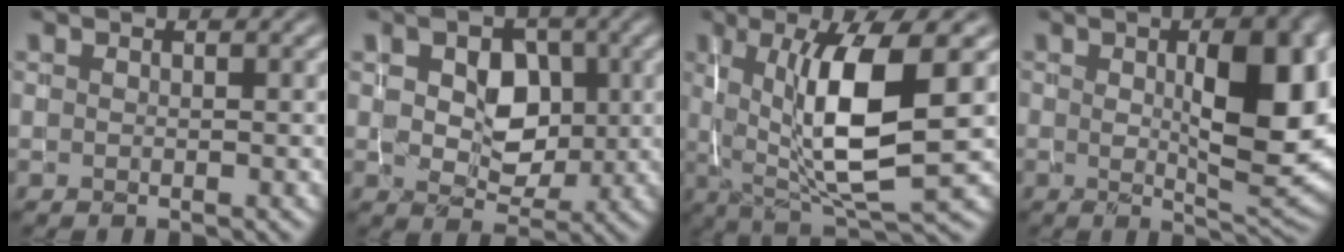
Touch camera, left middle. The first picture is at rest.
{"total": 4.8, "force": [0.7, 3.6, 3.2], "torque": [-0.053, -0.010, 0.008]}
{"total": 9.6, "force": [1.0, 2.6, 9.1], "torque": [-0.151, -0.009, 0.024]}
{"total": 9.2, "force": [1.4, 3.1, 8.5], "torque": [-0.117, -0.003, 0.028]}